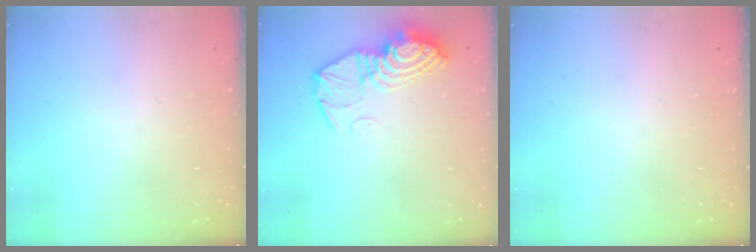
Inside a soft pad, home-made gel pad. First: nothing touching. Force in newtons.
{"total": 12.5, "press": 12.4, "slide": 1.2}
{"total": 0.0}